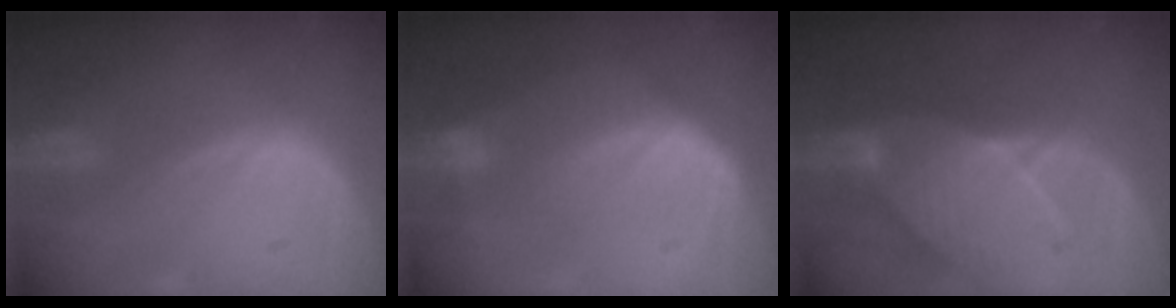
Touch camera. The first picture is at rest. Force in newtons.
{"total": 6.7, "press": 6.3, "slide": 2.3}
{"total": 8.5, "press": 8.3, "slide": 1.5}